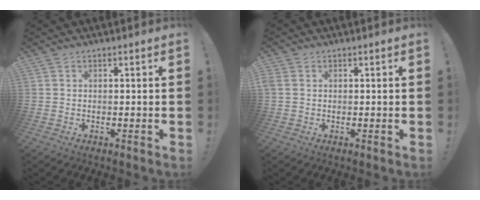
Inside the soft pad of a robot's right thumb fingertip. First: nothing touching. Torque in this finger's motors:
{"motor_torque": [-0.12, -0.22, 0.32, 0.00, 0.10]}